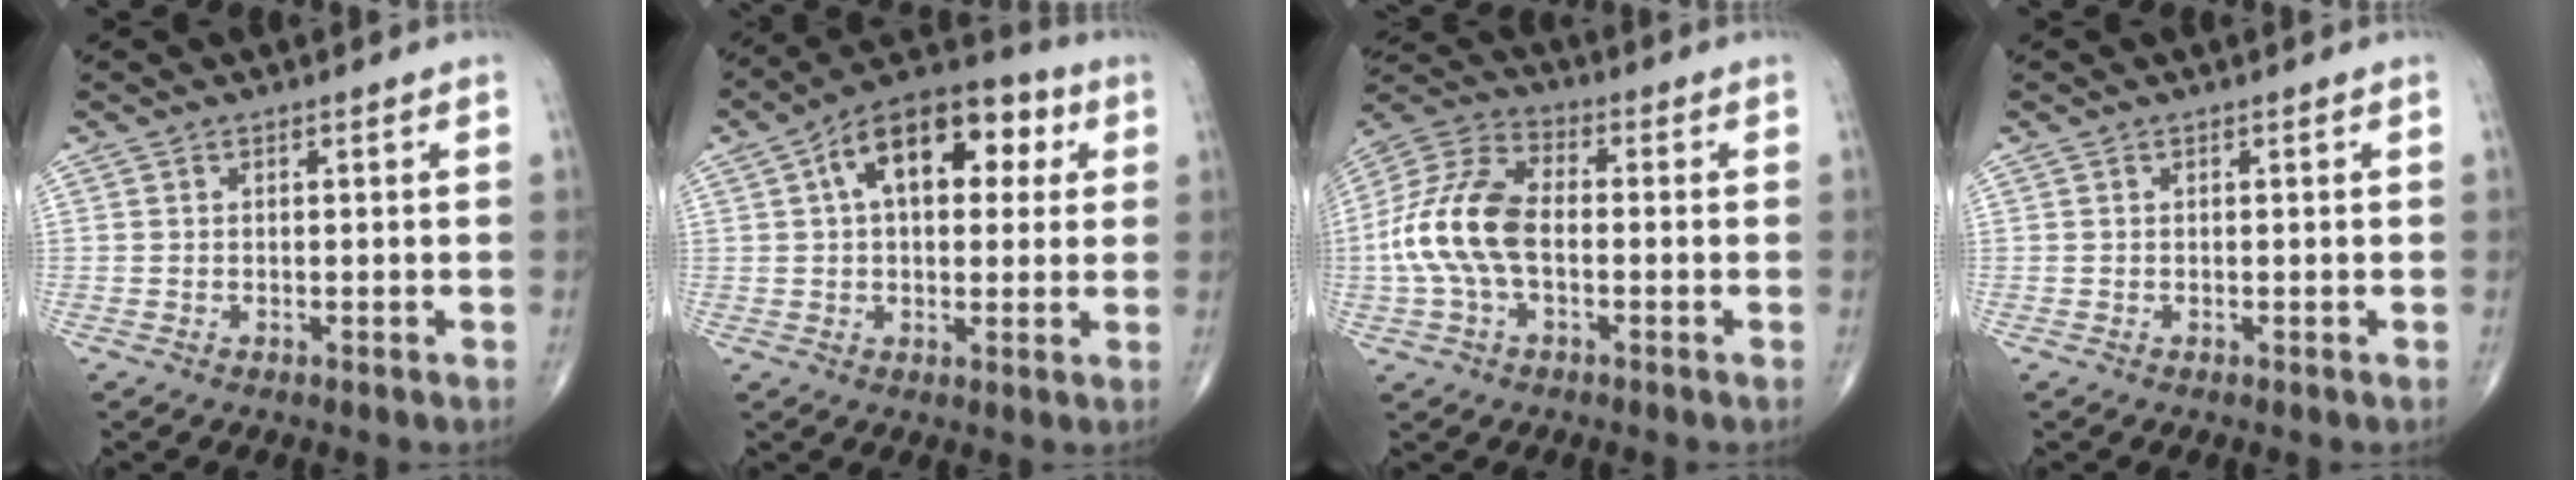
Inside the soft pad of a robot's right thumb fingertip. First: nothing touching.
{"total": 16.0, "force": [4.5, 9.1, 12.4], "torque": [-0.158, 0.023, 0.060]}
{"total": 14.3, "force": [-1.5, 8.1, 11.7], "torque": [-0.252, 0.035, -0.033]}
{"total": 0.0}